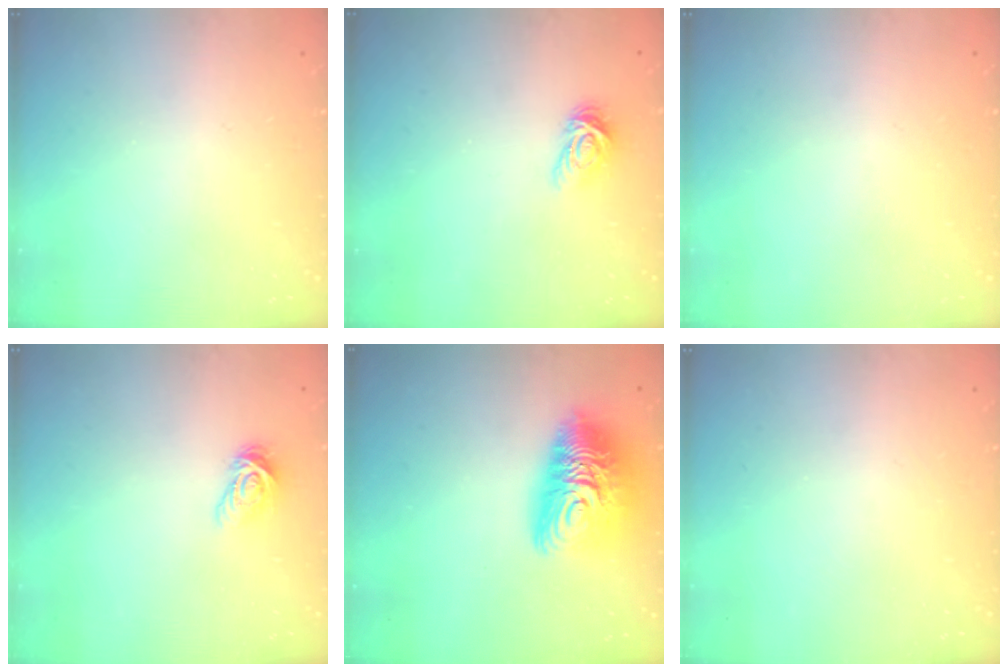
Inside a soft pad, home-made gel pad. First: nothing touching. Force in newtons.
{"total": 4.5, "press": 4.4, "slide": 0.7}
{"total": 0.0}
{"total": 5.4, "press": 5.4, "slide": 0.6}
{"total": 14.7, "press": 14.6, "slide": 1.3}
{"total": 0.0}